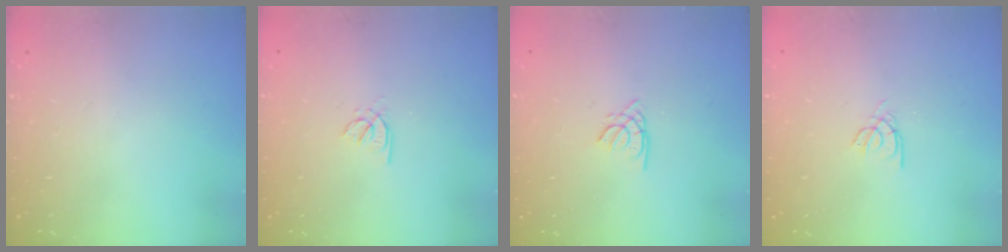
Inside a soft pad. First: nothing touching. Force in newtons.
{"total": 1.8, "press": 1.8, "slide": 0.5}
{"total": 1.1, "press": 1.1, "slide": 0.3}
{"total": 2.1, "press": 2.1, "slide": 0.2}